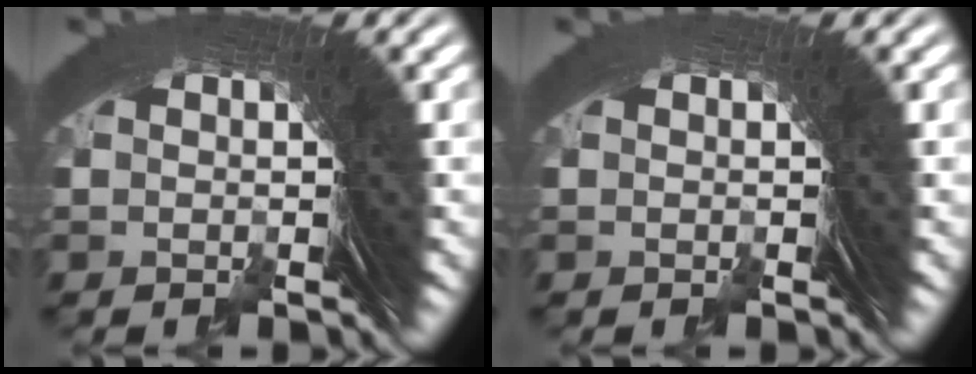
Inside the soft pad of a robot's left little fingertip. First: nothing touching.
{"total": 0.0}